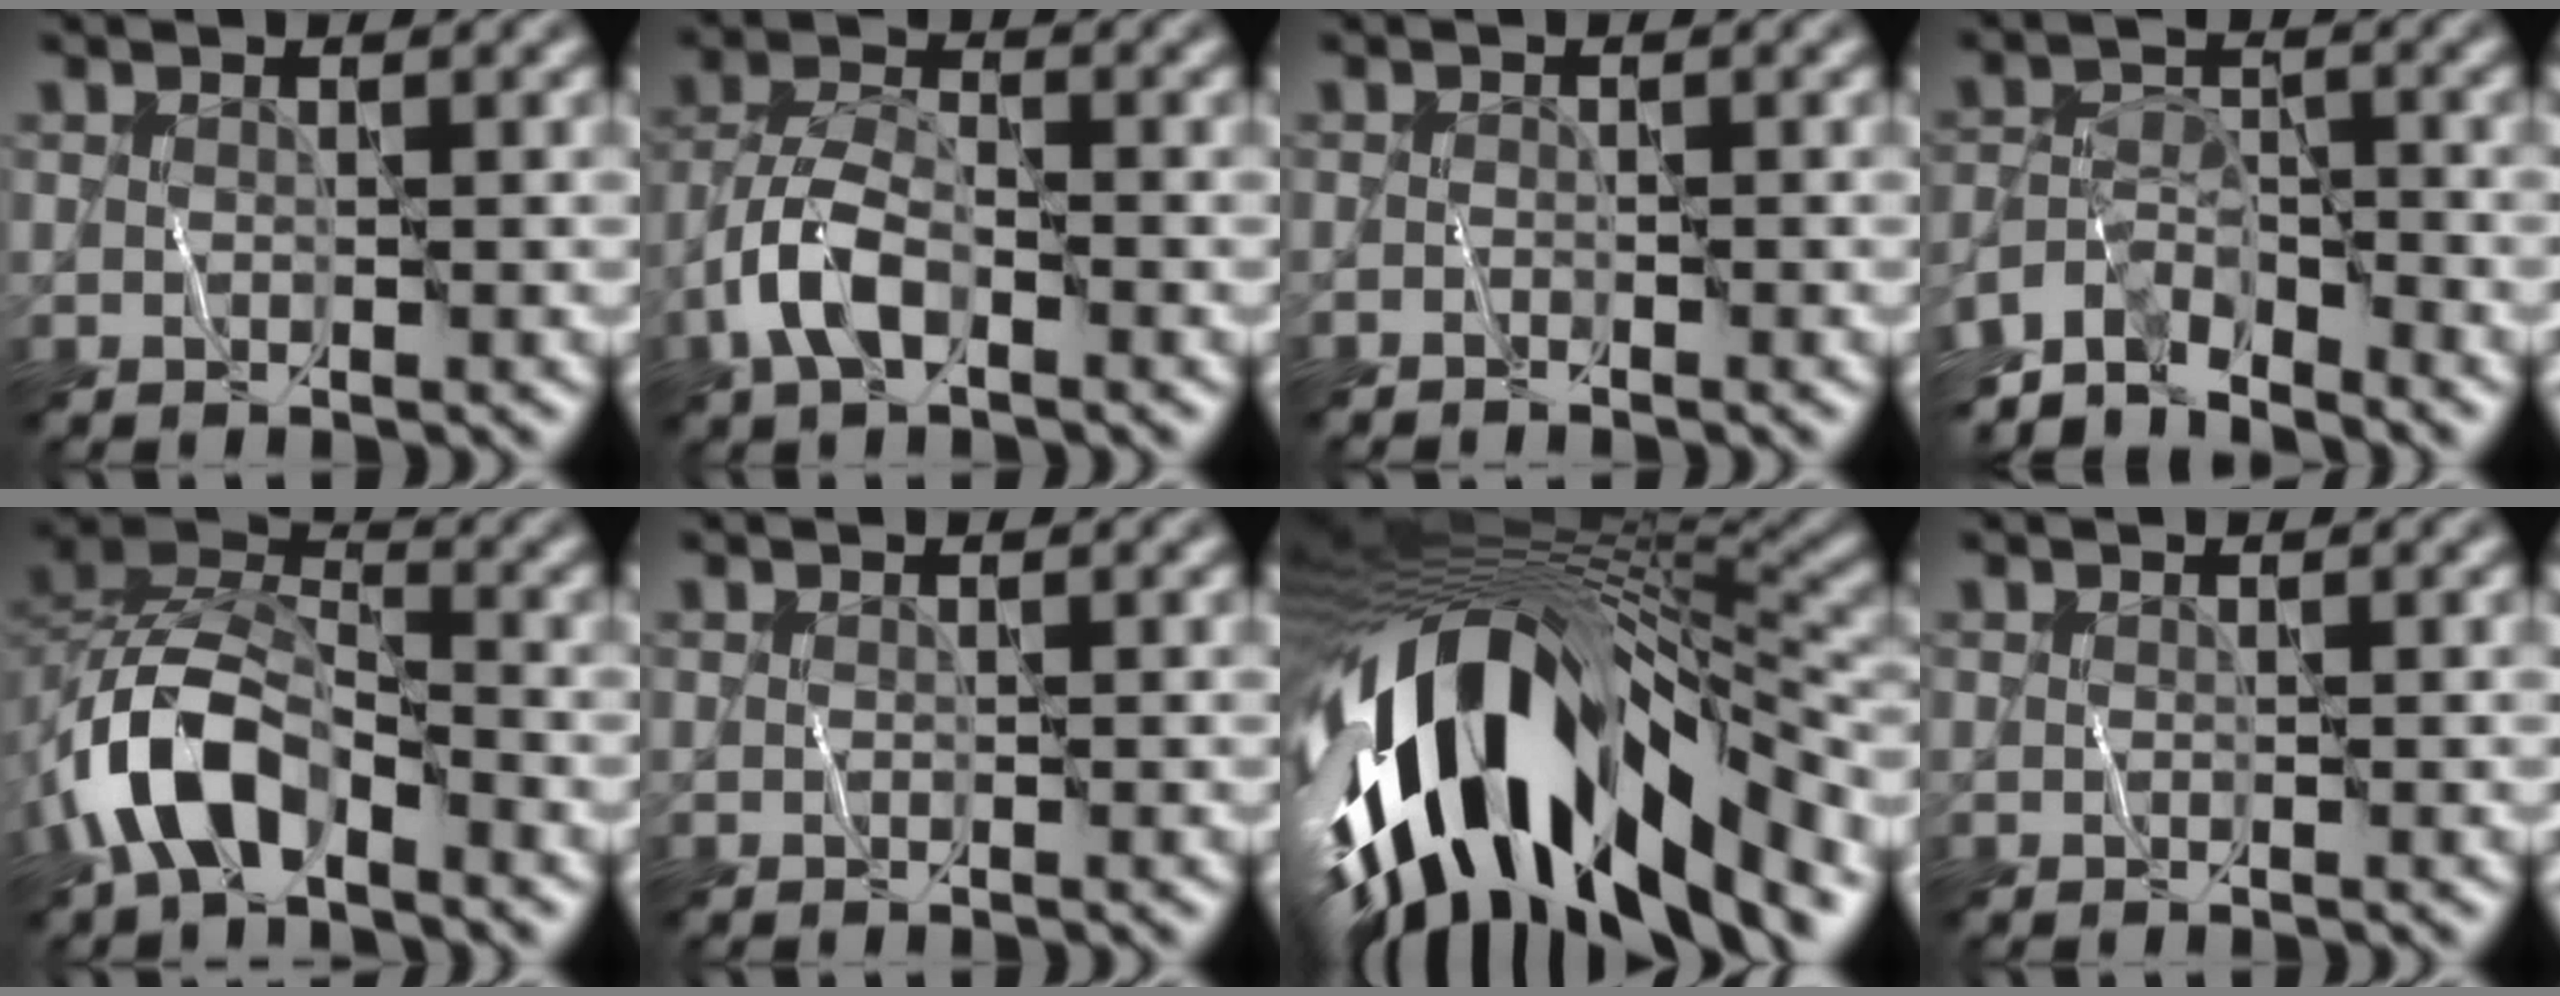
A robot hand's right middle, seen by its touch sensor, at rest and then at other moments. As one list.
[{"total": 4.2, "force": [-2.0, 2.0, 3.1], "torque": [-0.059, 0.008, -0.049]}, {"total": 0.7, "force": [-0.6, 0.1, 0.0], "torque": [0.000, 0.001, -0.015]}, {"total": 5.8, "force": [-4.0, 2.3, 3.4], "torque": [-0.056, -0.007, -0.080]}, {"total": 7.3, "force": [-3.8, 4.0, 4.9], "torque": [-0.087, 0.000, -0.082]}, {"total": 0.0}, {"total": 16.4, "force": [-4.5, 7.2, 14.0], "torque": [-0.244, -0.013, -0.062]}, {"total": 0.0}]